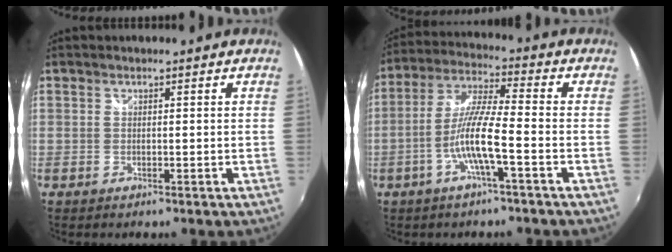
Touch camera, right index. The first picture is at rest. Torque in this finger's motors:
{"motor_torque": [0.40, -0.17, 0.36, 0.16]}